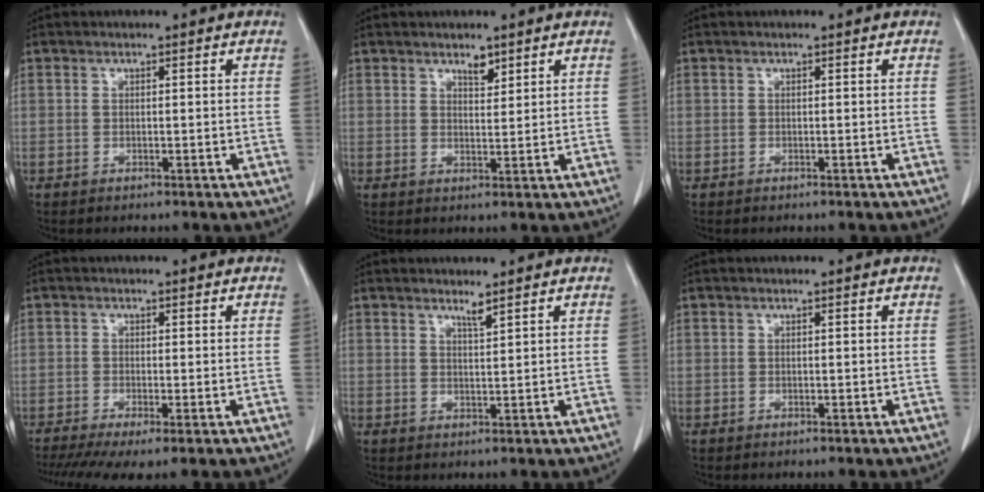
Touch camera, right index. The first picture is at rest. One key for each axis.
{"total": 2.1, "fx": 1.7, "fy": 0.8, "fz": 1.0, "tx": -0.017, "ty": -0.006, "tz": 0.029}
{"total": 0.0}
{"total": 7.2, "fx": -4.8, "fy": 1.2, "fz": 5.2, "tx": -0.086, "ty": -0.014, "tz": -0.082}
{"total": 1.4, "fx": 1.2, "fy": -0.4, "fz": 0.7, "tx": -0.015, "ty": -0.010, "tz": 0.023}
{"total": 0.0}